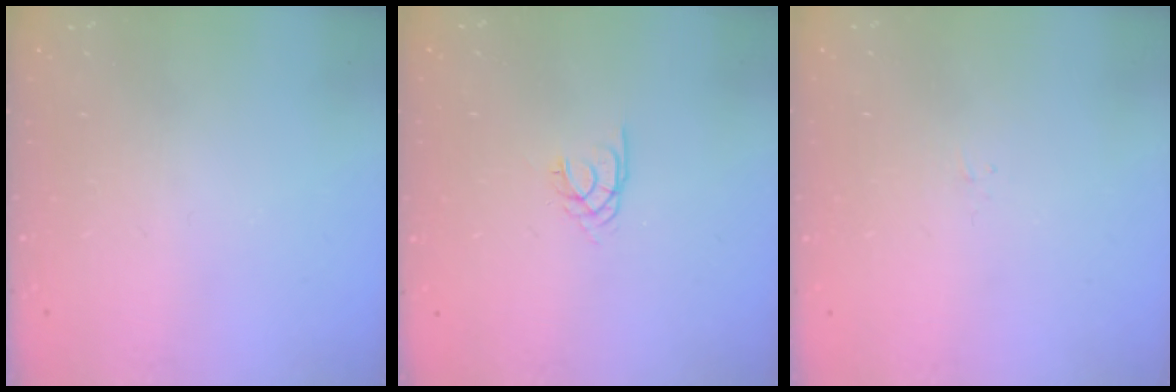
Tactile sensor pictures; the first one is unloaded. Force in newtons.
{"total": 1.7, "press": 1.7, "slide": 0.1}
{"total": 1.6, "press": 1.5, "slide": 0.3}